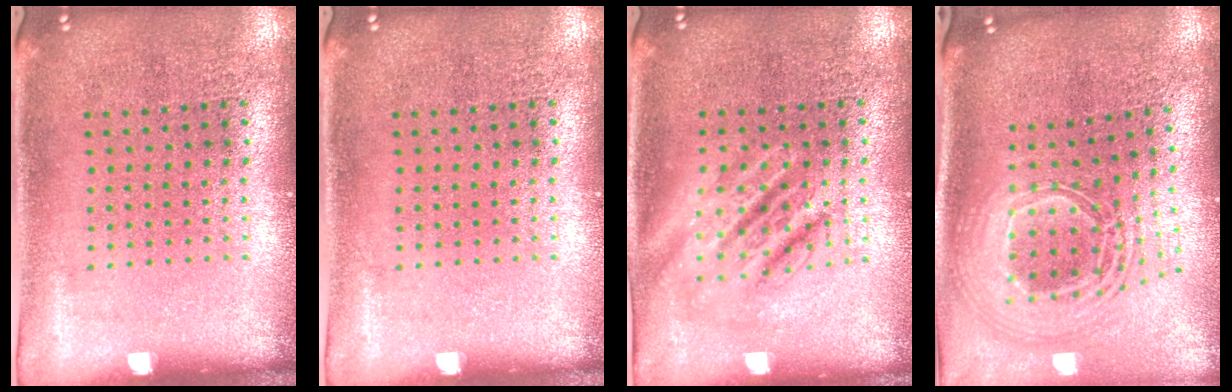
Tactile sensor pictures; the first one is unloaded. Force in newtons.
{"total": 0.0}
{"total": 2.4, "press": 2.4, "slide": 0.3}
{"total": 2.5, "press": 1.9, "slide": 1.7}